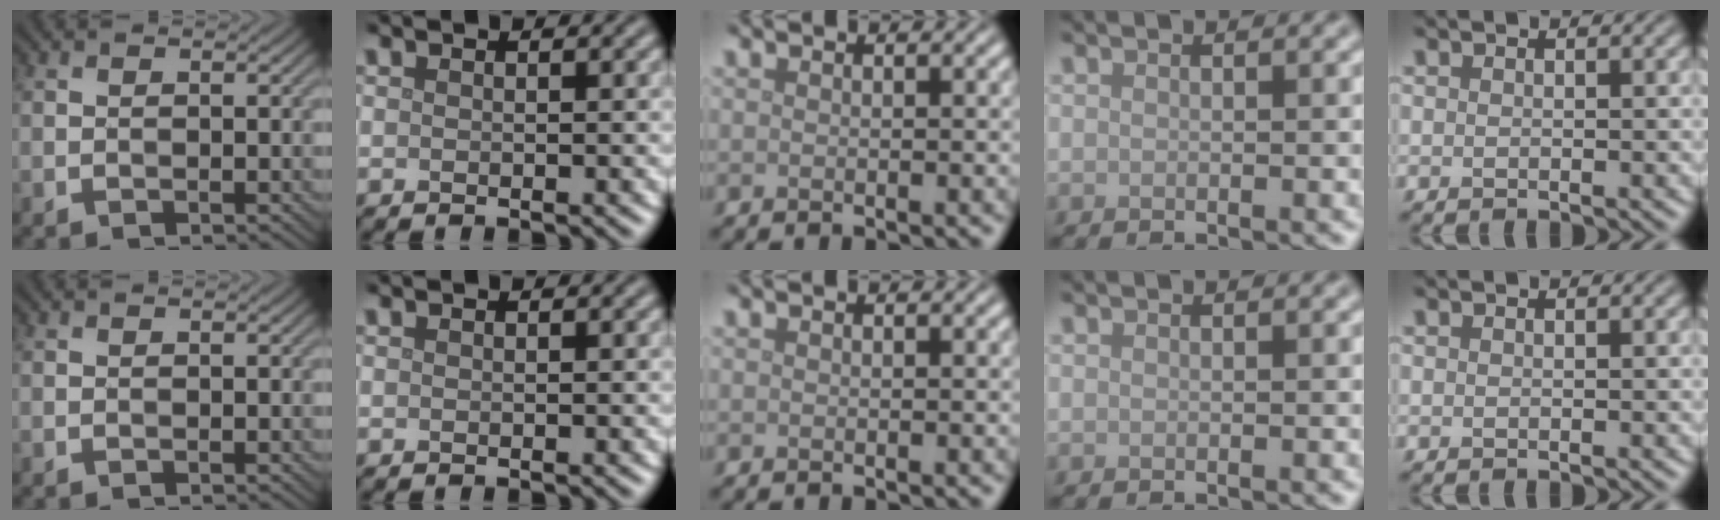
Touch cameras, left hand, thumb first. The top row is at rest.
{}